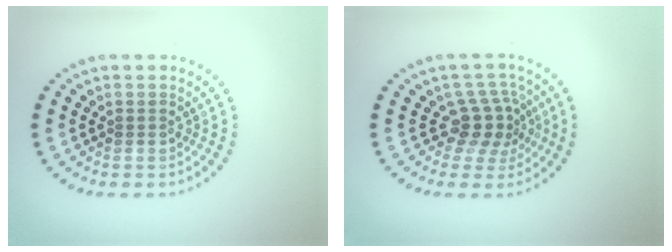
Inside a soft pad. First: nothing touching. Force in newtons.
{"total": 3.3, "press": 2.5, "slide": 2.2}